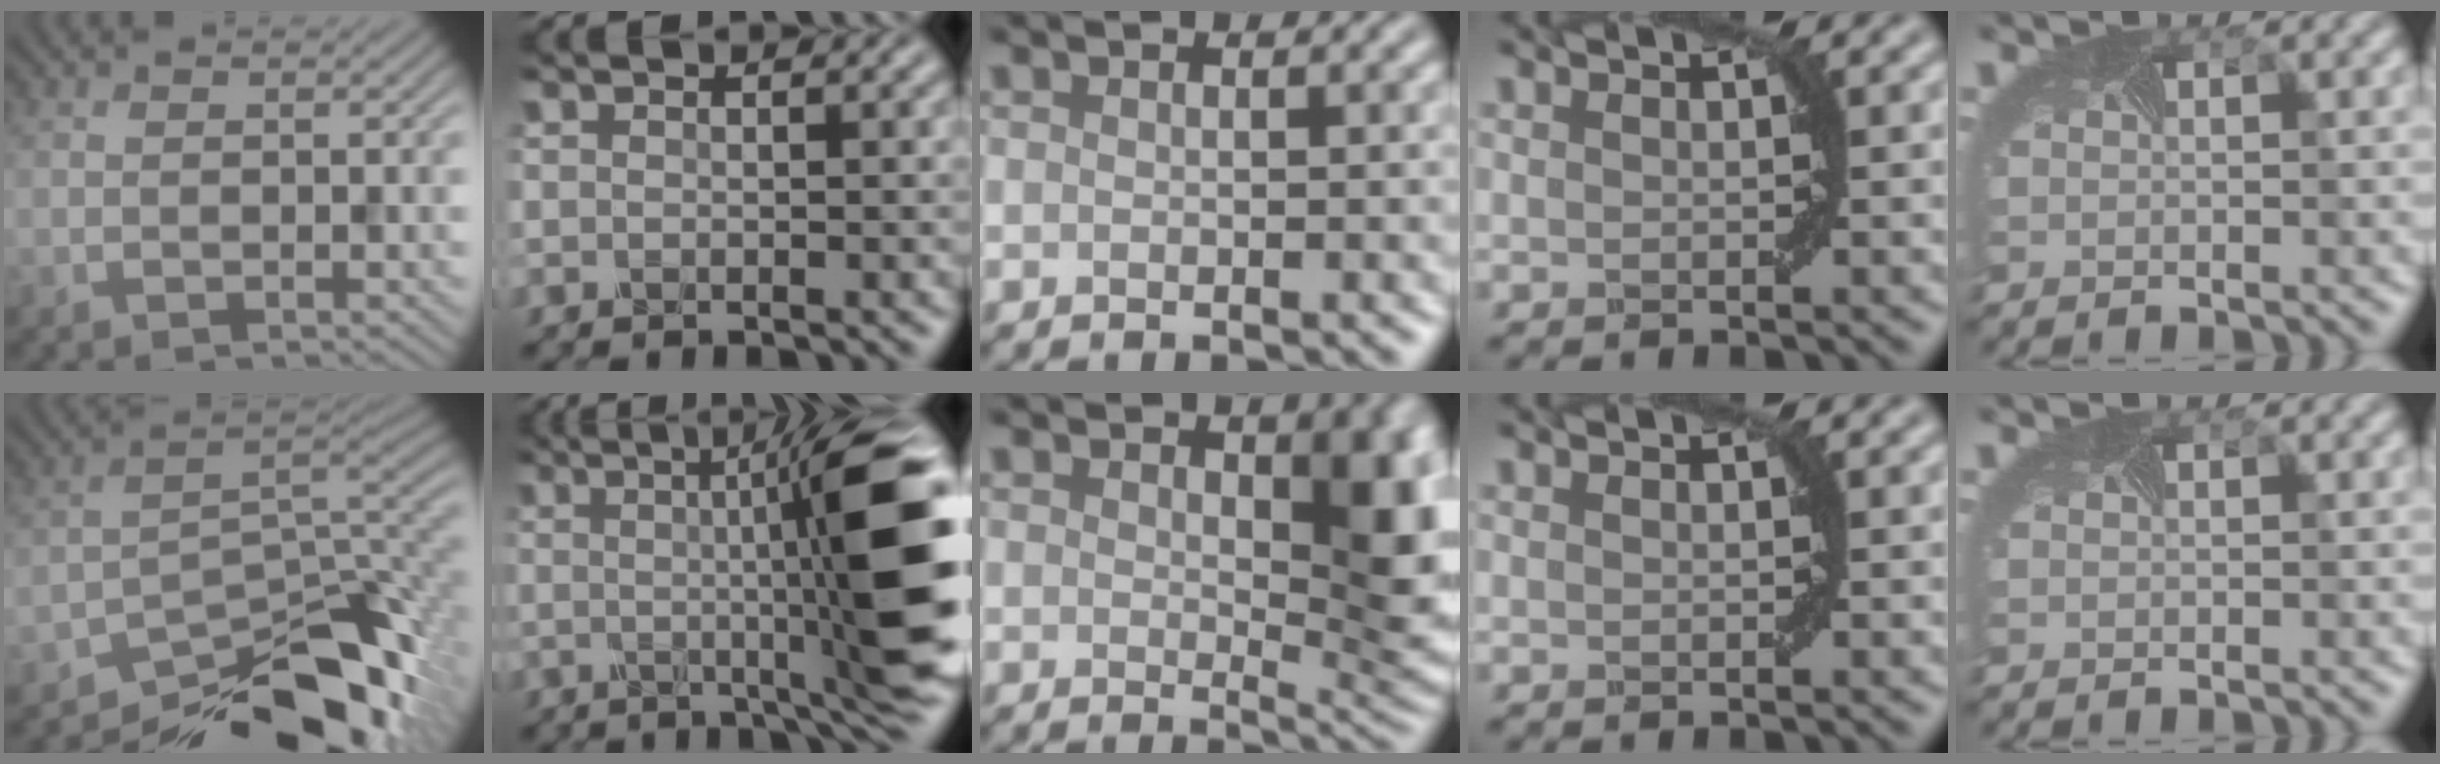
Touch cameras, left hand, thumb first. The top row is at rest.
{"thumb": {"total": 15.8, "force": [-11.7, 5.2, 9.2], "torque": [-0.163, -0.015, -0.180]}, "index": {"total": 13.8, "force": [0.8, 2.4, 13.5], "torque": [-0.161, 0.000, 0.017]}, "middle": {"total": 7.2, "force": [1.6, 3.7, 6.0], "torque": [-0.071, -0.009, 0.030]}}